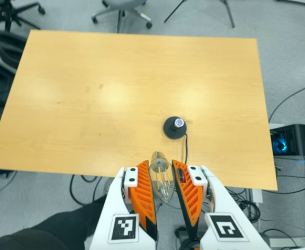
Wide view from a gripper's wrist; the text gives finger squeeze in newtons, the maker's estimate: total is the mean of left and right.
{"total": 10.3, "left": 10.4, "right": 10.2}